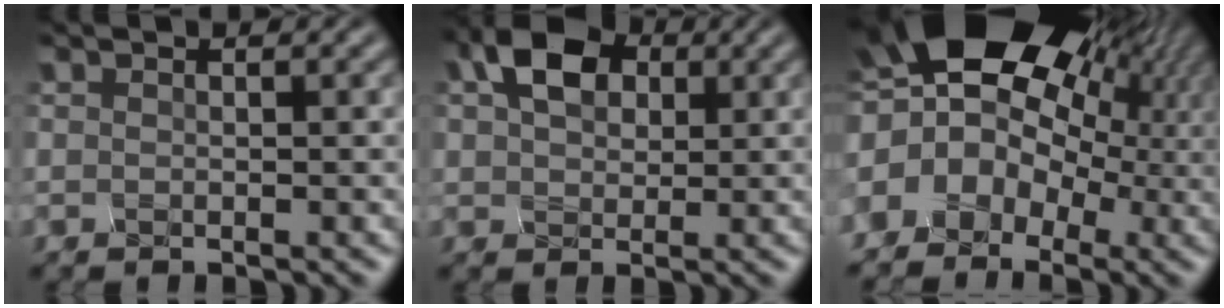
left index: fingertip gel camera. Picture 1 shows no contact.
{"total": 3.1, "force": [1.7, 2.2, 1.4], "torque": [-0.051, 0.006, 0.050]}
{"total": 12.6, "force": [2.4, 9.3, 8.2], "torque": [-0.150, 0.025, 0.072]}